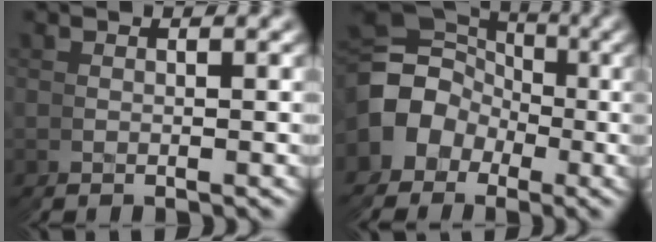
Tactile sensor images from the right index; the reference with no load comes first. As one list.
[{"total": 12.4, "force": [1.7, 11.5, 4.3], "torque": [-0.104, -0.007, 0.018]}]